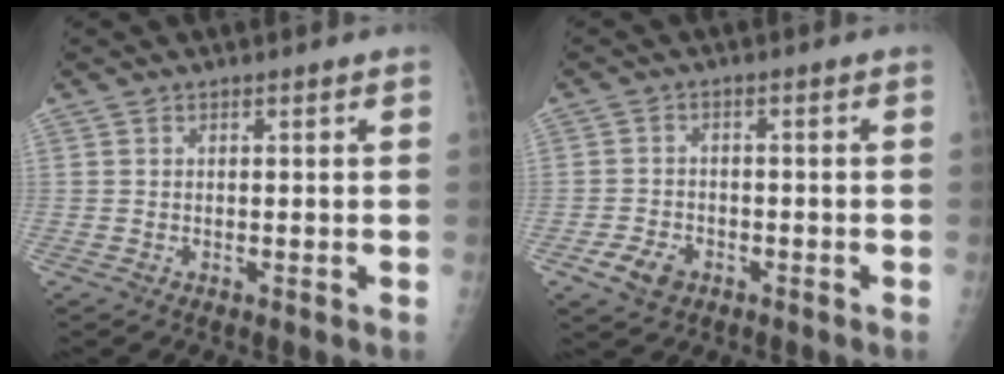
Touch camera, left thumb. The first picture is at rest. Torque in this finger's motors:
{"motor_torque": [-0.54, 0.63, -0.17, 0.18, 0.01]}